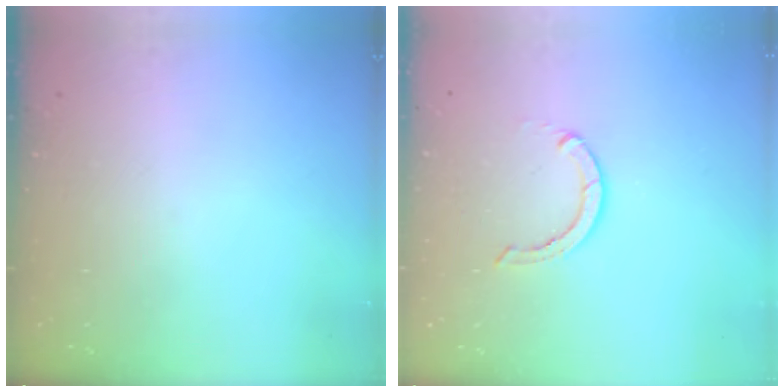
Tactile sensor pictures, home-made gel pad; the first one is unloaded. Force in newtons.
{"total": 2.9, "press": 2.9, "slide": 0.1}